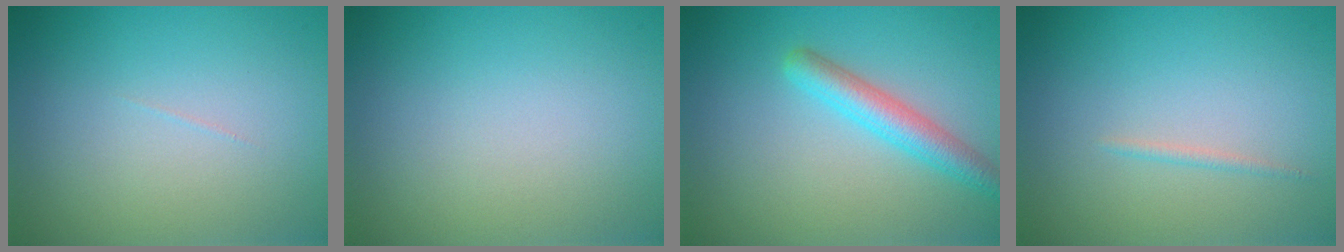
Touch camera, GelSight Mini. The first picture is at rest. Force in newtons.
{"total": 0.0}
{"total": 3.2, "press": 3.2, "slide": 0.1}
{"total": 0.6, "press": 0.6, "slide": 0.1}